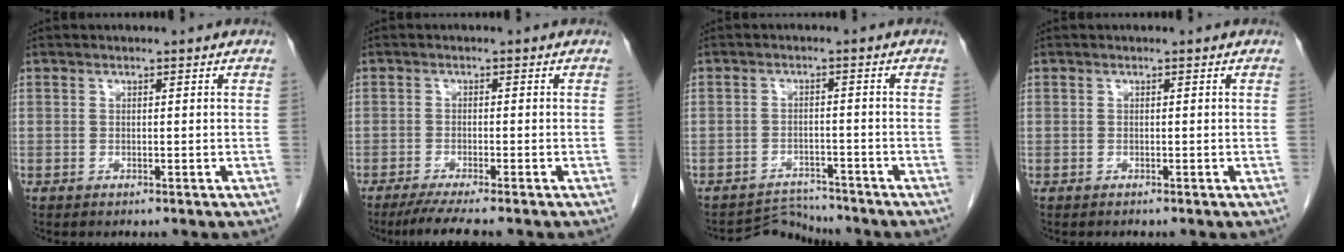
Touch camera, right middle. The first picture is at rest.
{"total": 5.2, "force": [-4.2, -0.4, 3.0], "torque": [-0.046, -0.014, -0.070]}
{"total": 4.1, "force": [-3.7, 0.3, -1.6], "torque": [0.033, 0.005, -0.056]}
{"total": 0.0}